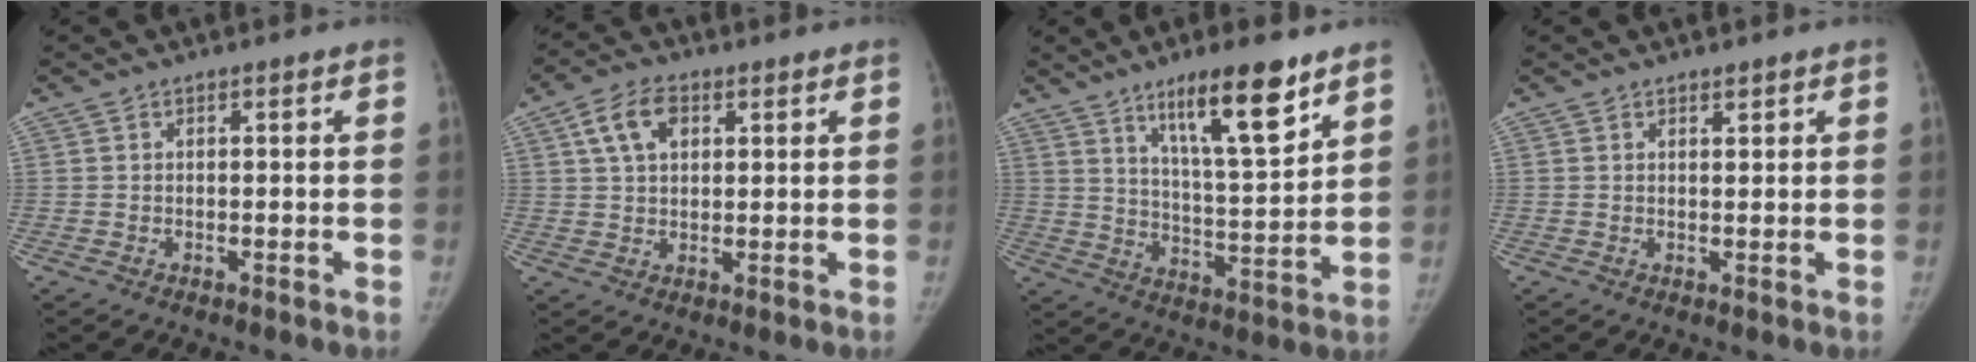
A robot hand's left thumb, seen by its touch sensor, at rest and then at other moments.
{"total": 7.3, "force": [2.9, 4.6, 4.9], "torque": [-0.079, 0.003, 0.049]}
{"total": 14.6, "force": [9.2, 3.0, 10.9], "torque": [-0.161, -0.056, 0.157]}
{"total": 1.2, "force": [0.9, 0.5, 0.6], "torque": [0.000, -0.006, 0.014]}